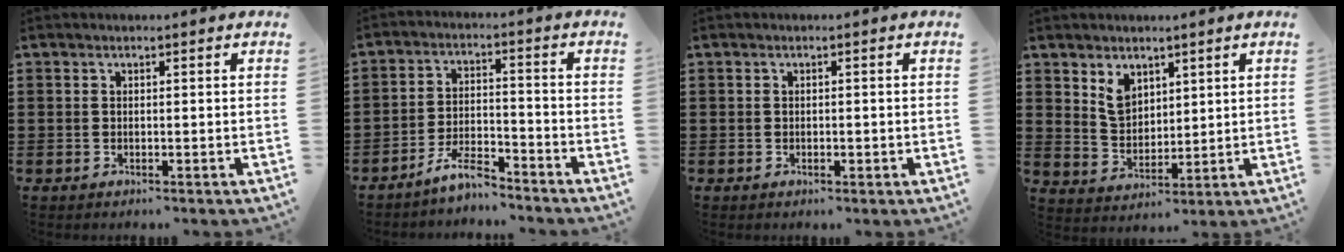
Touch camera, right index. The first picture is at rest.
{"total": 5.8, "force": [-5.4, 1.0, 2.1], "torque": [-0.048, 0.006, -0.105]}
{"total": 0.6, "force": [-0.2, 0.3, 0.5], "torque": [-0.010, 0.000, -0.003]}
{"total": 5.0, "force": [3.0, 3.4, 2.0], "torque": [-0.053, 0.008, 0.058]}